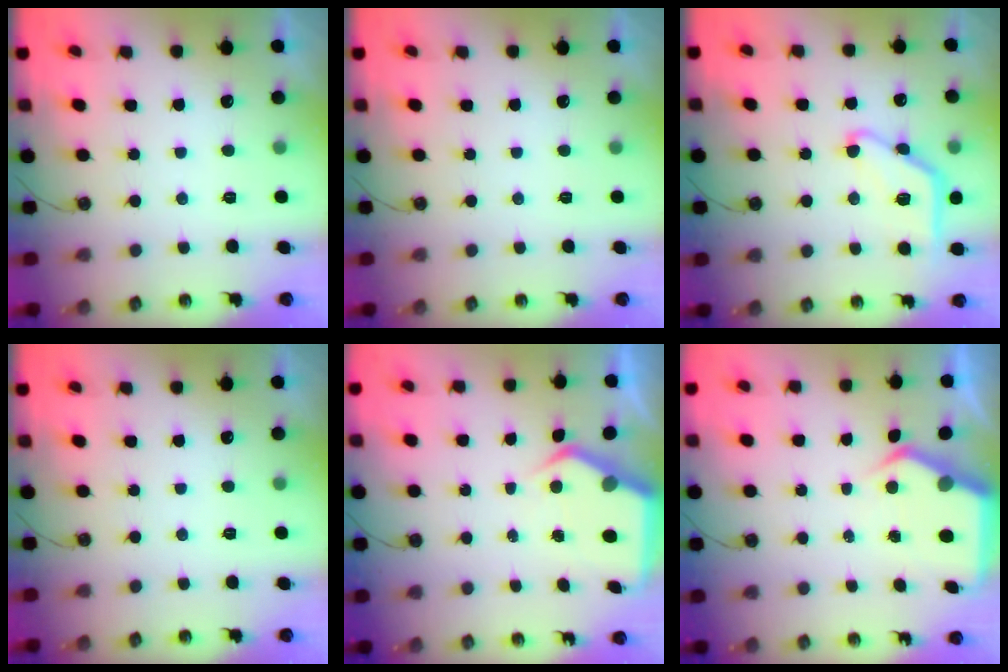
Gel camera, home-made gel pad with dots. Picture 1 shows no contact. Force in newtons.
{"total": 0.0}
{"total": 12.2, "press": 12.2, "slide": 0.6}
{"total": 0.0}
{"total": 6.0, "press": 6.0, "slide": 0.6}
{"total": 5.8, "press": 5.7, "slide": 0.6}